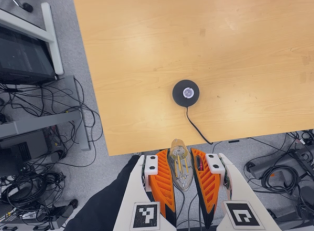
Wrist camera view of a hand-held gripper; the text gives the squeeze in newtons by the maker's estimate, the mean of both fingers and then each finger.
{"total": 20.5, "left": 23.1, "right": 17.9}